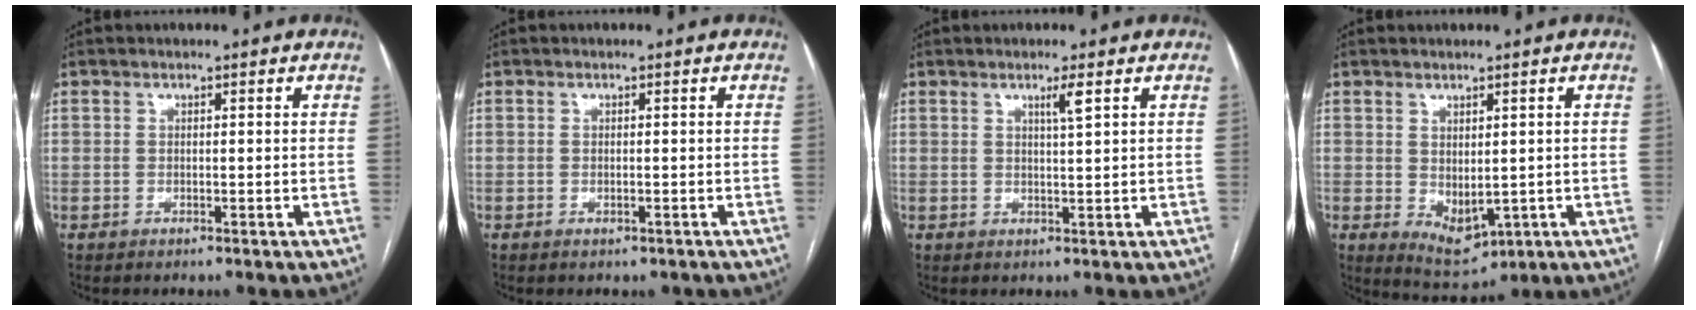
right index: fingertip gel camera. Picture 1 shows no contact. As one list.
[{"total": 0.5, "force": [-0.3, 0.2, 0.4], "torque": [-0.010, -0.002, -0.001]}, {"total": 2.1, "force": [1.2, -0.5, 1.6], "torque": [-0.031, -0.006, 0.022]}, {"total": 5.5, "force": [-0.8, 2.9, 4.7], "torque": [-0.077, -0.012, 0.011]}]